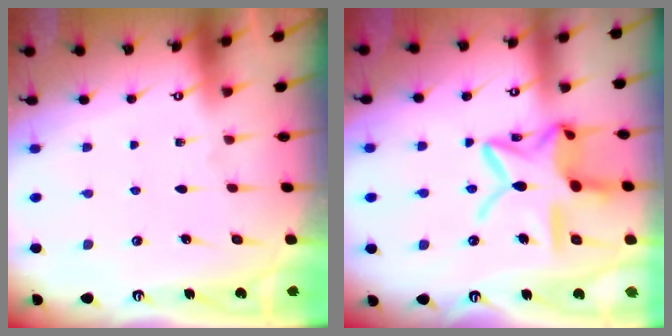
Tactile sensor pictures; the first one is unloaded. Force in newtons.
{"total": 17.4, "press": 17.3, "slide": 1.4}